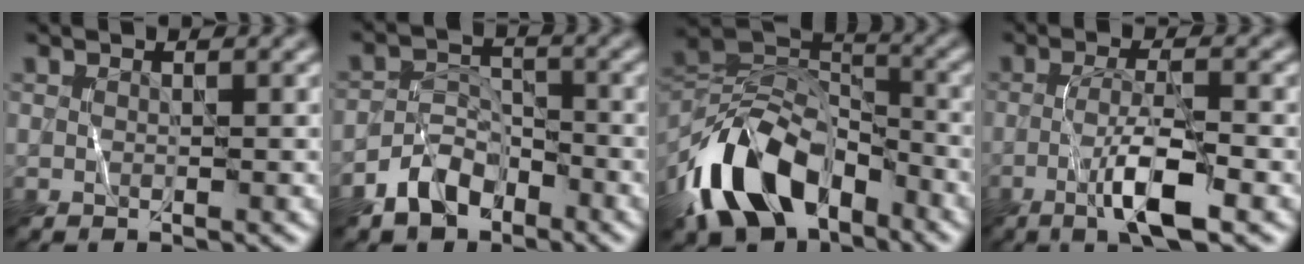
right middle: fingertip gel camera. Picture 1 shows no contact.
{"total": 4.4, "force": [-2.9, 2.8, 1.8], "torque": [-0.026, 0.003, -0.061]}
{"total": 12.4, "force": [-7.0, 7.3, 7.3], "torque": [-0.136, 0.001, -0.138]}
{"total": 5.3, "force": [-2.0, 0.9, 4.9], "torque": [-0.087, 0.003, -0.039]}